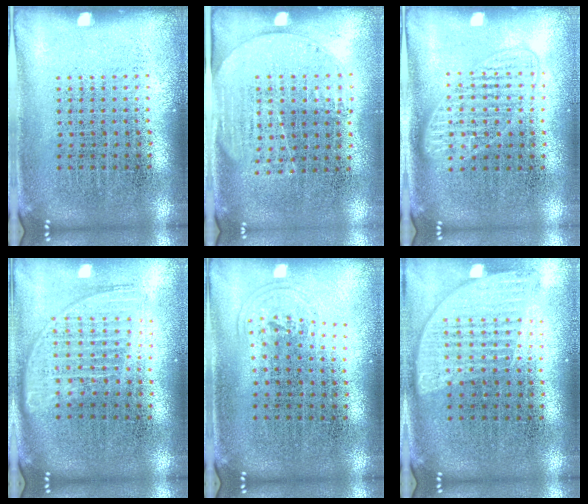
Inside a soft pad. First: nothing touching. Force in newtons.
{"total": 1.5, "press": 1.3, "slide": 0.7}
{"total": 1.4, "press": 1.3, "slide": 0.4}
{"total": 1.8, "press": 1.5, "slide": 0.9}
{"total": 0.8, "press": 0.6, "slide": 0.6}
{"total": 1.1, "press": 1.1, "slide": 0.3}